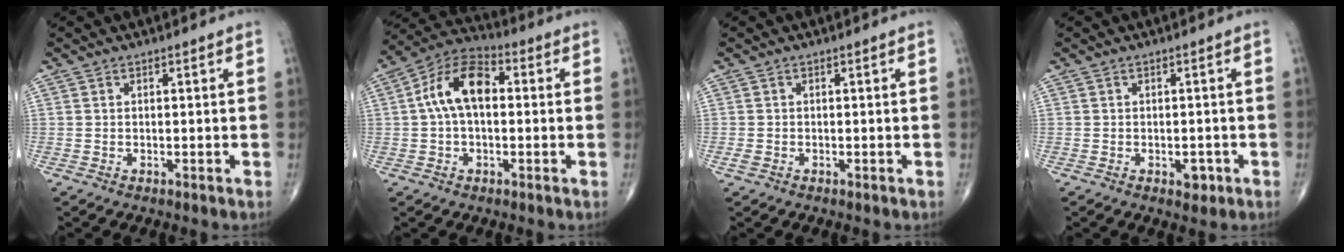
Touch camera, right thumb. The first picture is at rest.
{"total": 11.4, "force": [1.1, 6.5, 9.2], "torque": [-0.164, 0.034, 0.006]}
{"total": 1.0, "force": [-0.4, 0.7, 0.6], "torque": [-0.015, -0.001, -0.009]}
{"total": 2.2, "force": [-0.9, 1.4, 1.5], "torque": [-0.007, 0.003, -0.008]}